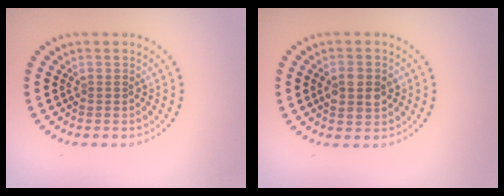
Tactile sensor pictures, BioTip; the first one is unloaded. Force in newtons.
{"total": 3.6, "press": 3.6, "slide": 0.1}